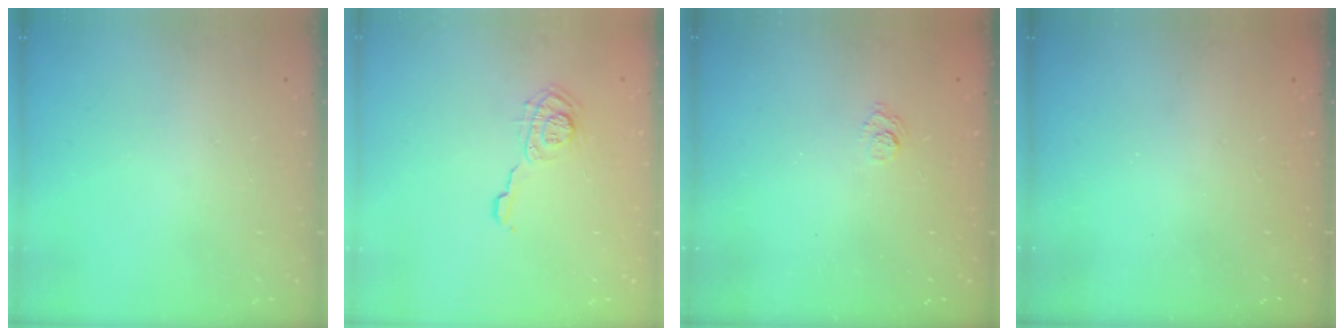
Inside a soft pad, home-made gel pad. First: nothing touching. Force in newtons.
{"total": 6.8, "press": 6.8, "slide": 0.6}
{"total": 3.2, "press": 3.0, "slide": 1.1}
{"total": 2.4, "press": 2.3, "slide": 0.8}